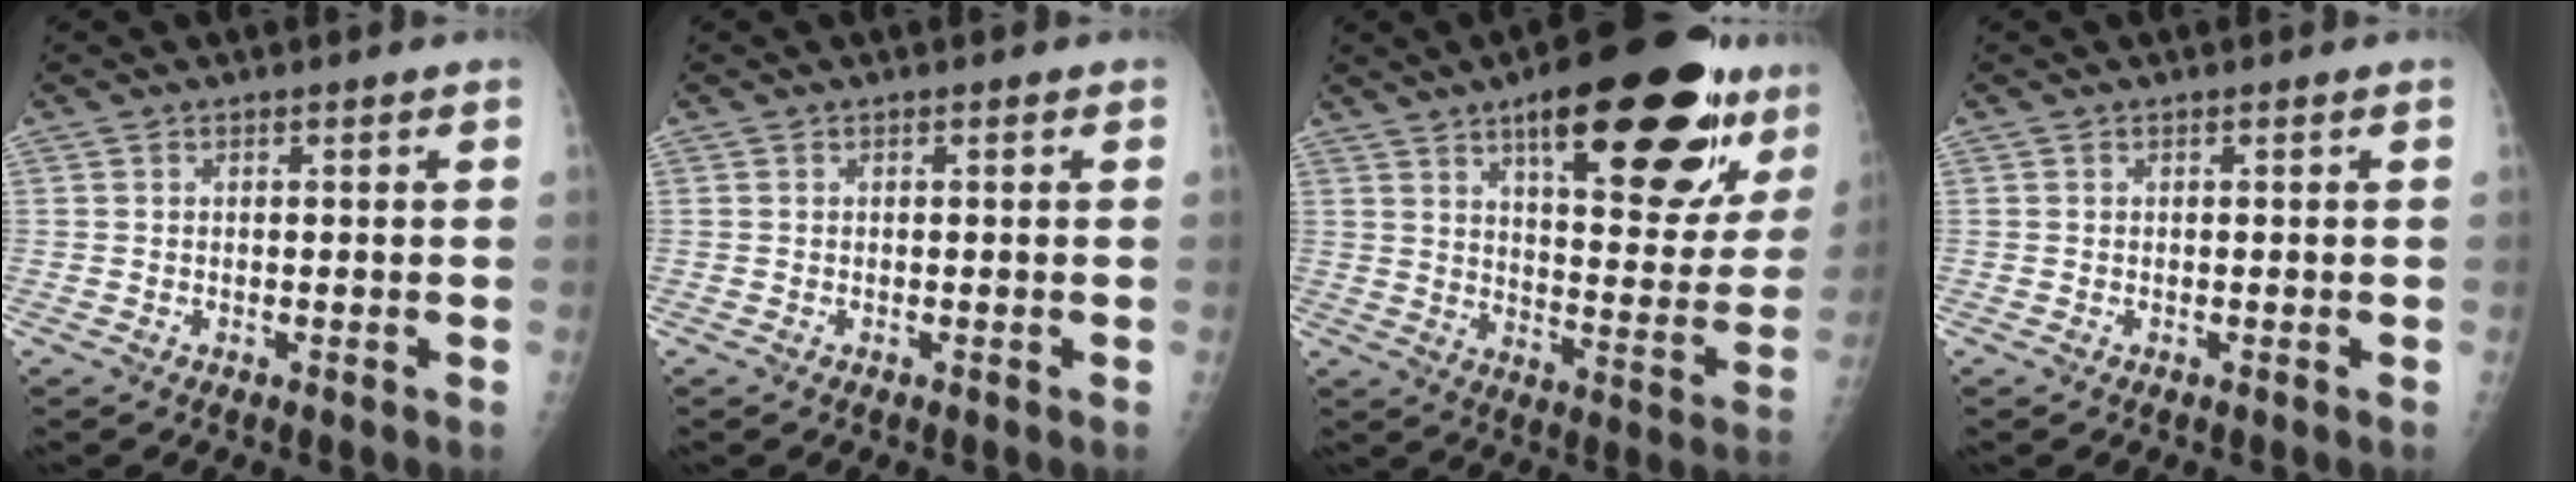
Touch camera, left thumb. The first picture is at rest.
{"total": 0.0}
{"total": 27.2, "force": [15.3, 8.9, 20.7], "torque": [-0.254, -0.048, 0.222]}
{"total": 0.0}